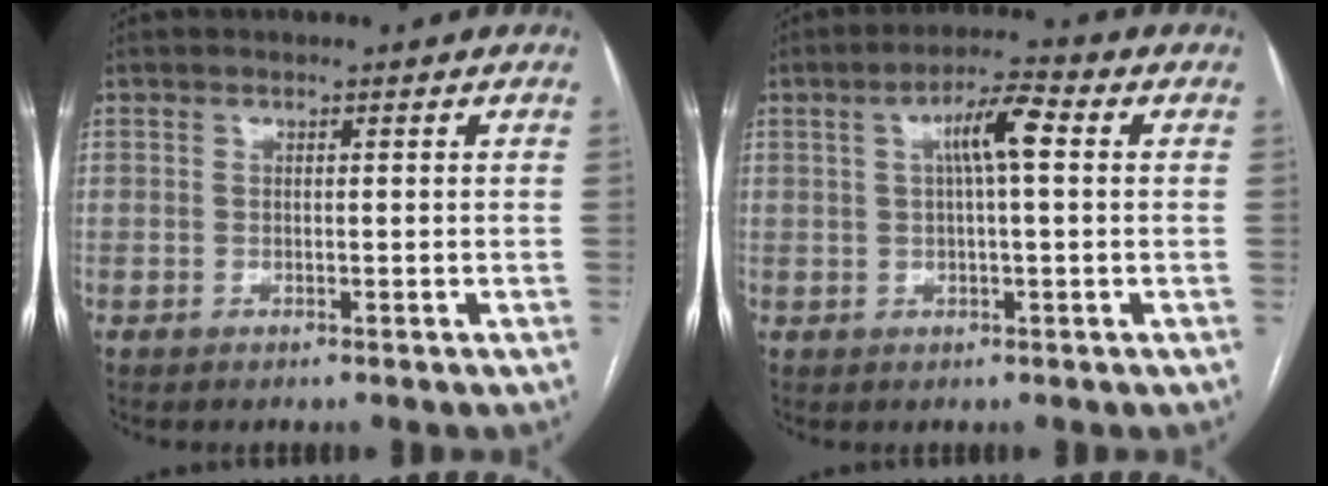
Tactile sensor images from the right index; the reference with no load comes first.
{"total": 6.3, "force": [1.4, 0.9, 6.0], "torque": [-0.109, 0.017, 0.022]}